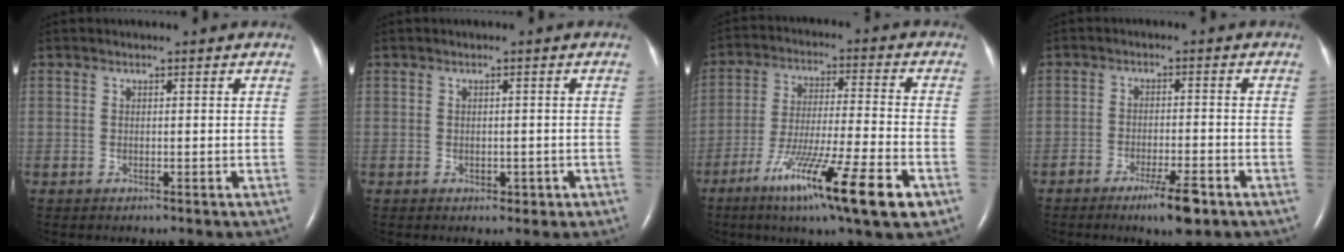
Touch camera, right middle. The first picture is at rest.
{"total": 1.5, "force": [-0.6, 1.2, 0.8], "torque": [-0.011, 0.001, -0.001]}
{"total": 16.6, "force": [-8.8, 0.2, 14.1], "torque": [-0.239, -0.044, -0.146]}
{"total": 5.7, "force": [-3.6, 0.9, 4.3], "torque": [-0.075, -0.006, -0.057]}